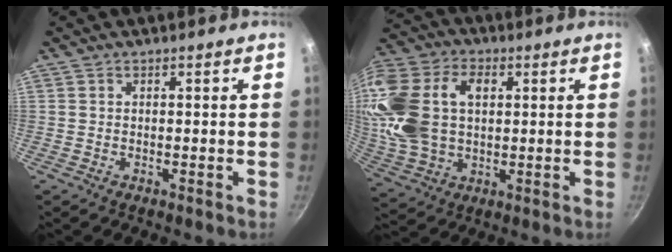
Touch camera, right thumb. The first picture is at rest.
{"total": 20.3, "force": [3.4, 13.7, 14.5], "torque": [-0.293, 0.014, 0.065]}